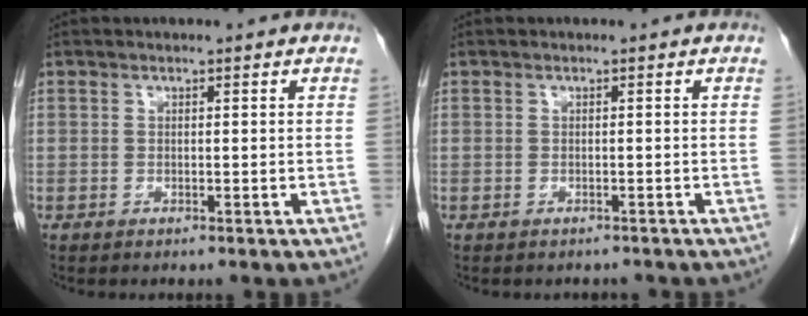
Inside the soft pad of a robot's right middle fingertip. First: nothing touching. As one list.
[{"total": 1.8, "force": [-1.7, 0.7, 0.2], "torque": [-0.012, -0.003, -0.021]}]